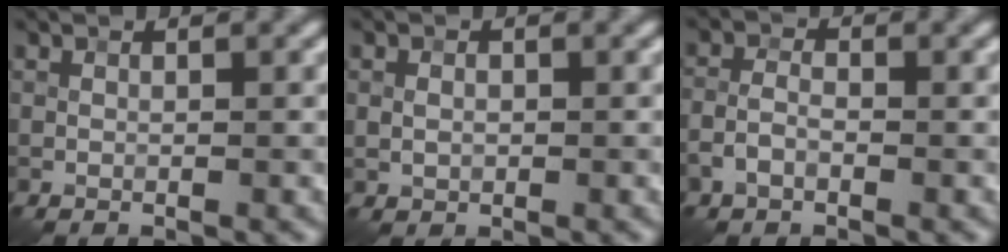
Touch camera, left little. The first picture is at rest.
{"total": 1.2, "force": [0.1, 1.0, 0.7], "torque": [-0.013, -0.001, 0.002]}
{"total": 1.8, "force": [-0.9, 1.0, 1.2], "torque": [-0.022, 0.006, -0.023]}